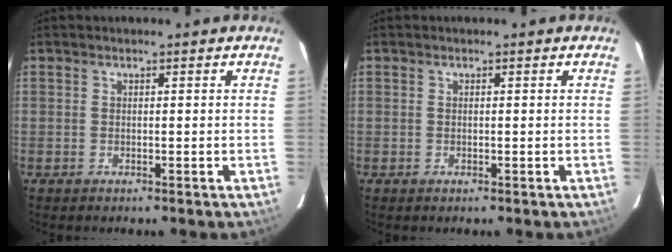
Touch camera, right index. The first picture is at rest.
{"total": 0.0}